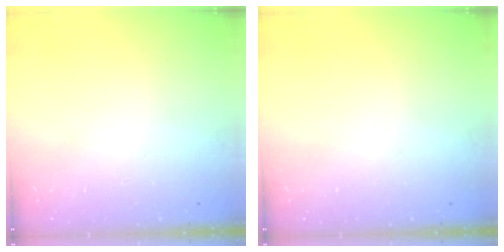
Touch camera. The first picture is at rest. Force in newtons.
{"total": 0.0}